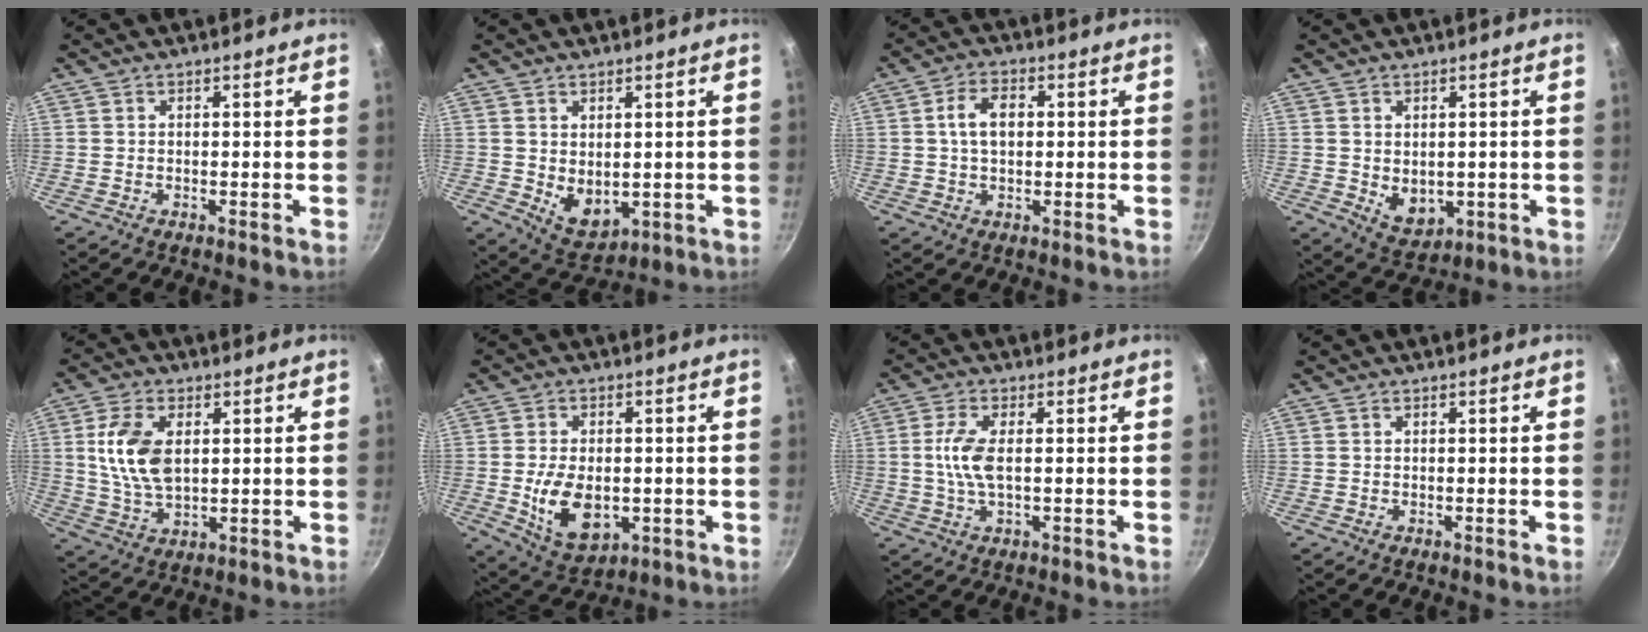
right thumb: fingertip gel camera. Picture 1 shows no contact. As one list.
[{"total": 6.4, "force": [0.8, 4.4, 4.5], "torque": [-0.055, -0.020, 0.034]}, {"total": 5.8, "force": [0.7, 3.7, 4.4], "torque": [-0.065, 0.011, 0.008]}, {"total": 5.9, "force": [0.0, 4.4, 3.9], "torque": [-0.043, -0.014, 0.016]}, {"total": 11.0, "force": [2.1, 6.5, 8.7], "torque": [-0.159, -0.009, 0.043]}, {"total": 11.2, "force": [-1.6, 7.2, 8.5], "torque": [-0.134, -0.005, -0.009]}, {"total": 6.1, "force": [0.2, 2.5, 5.6], "torque": [-0.127, 0.004, 0.002]}, {"total": 0.0}]